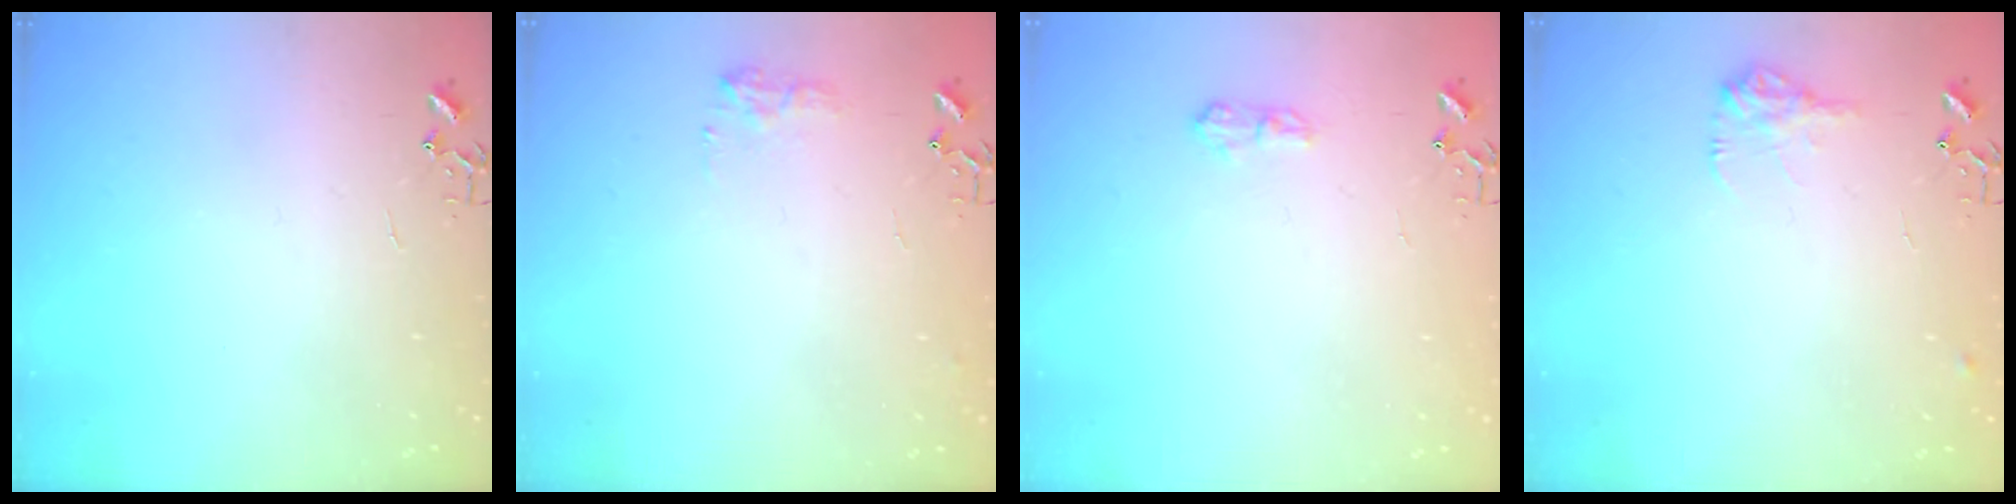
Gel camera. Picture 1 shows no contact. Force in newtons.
{"total": 7.8, "press": 7.8, "slide": 0.1}
{"total": 7.1, "press": 7.0, "slide": 0.9}
{"total": 9.5, "press": 9.5, "slide": 0.4}